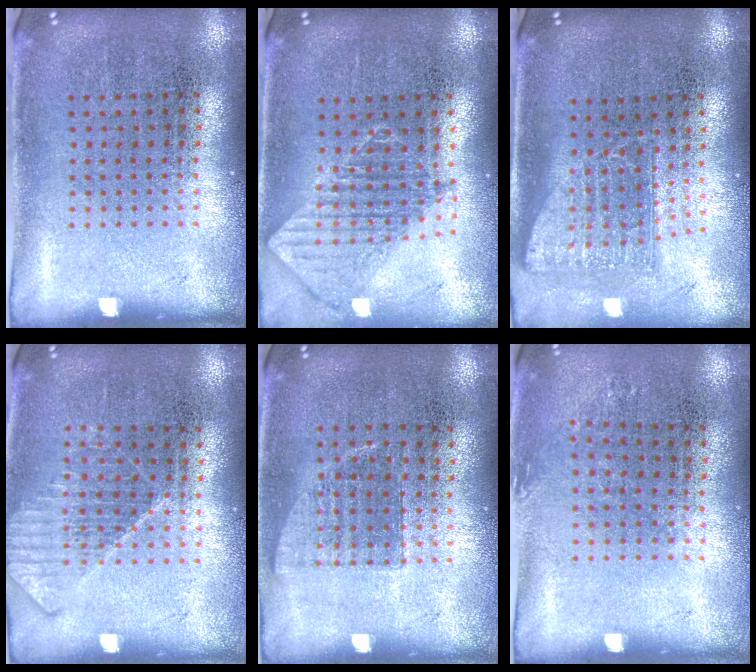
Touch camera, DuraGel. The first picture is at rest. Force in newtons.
{"total": 1.2, "press": 1.1, "slide": 0.6}
{"total": 1.7, "press": 1.3, "slide": 1.1}
{"total": 1.3, "press": 1.2, "slide": 0.4}
{"total": 0.8, "press": 0.7, "slide": 0.3}
{"total": 0.7, "press": 0.6, "slide": 0.3}